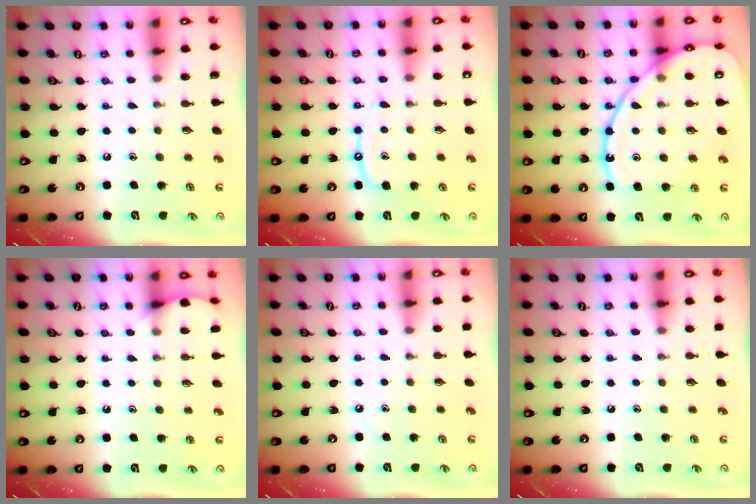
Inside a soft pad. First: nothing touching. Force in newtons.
{"total": 9.1, "press": 9.1, "slide": 0.9}
{"total": 17.3, "press": 17.2, "slide": 1.8}
{"total": 5.0, "press": 4.9, "slide": 0.5}
{"total": 2.3, "press": 2.2, "slide": 0.4}
{"total": 3.4, "press": 3.4, "slide": 0.6}